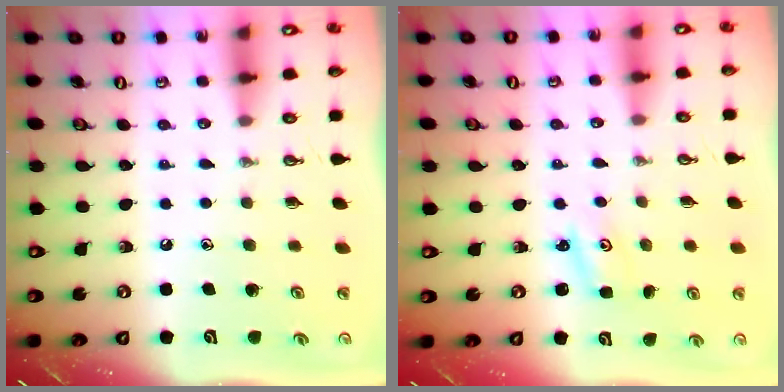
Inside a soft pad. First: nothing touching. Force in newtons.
{"total": 2.2, "press": 2.2, "slide": 0.3}